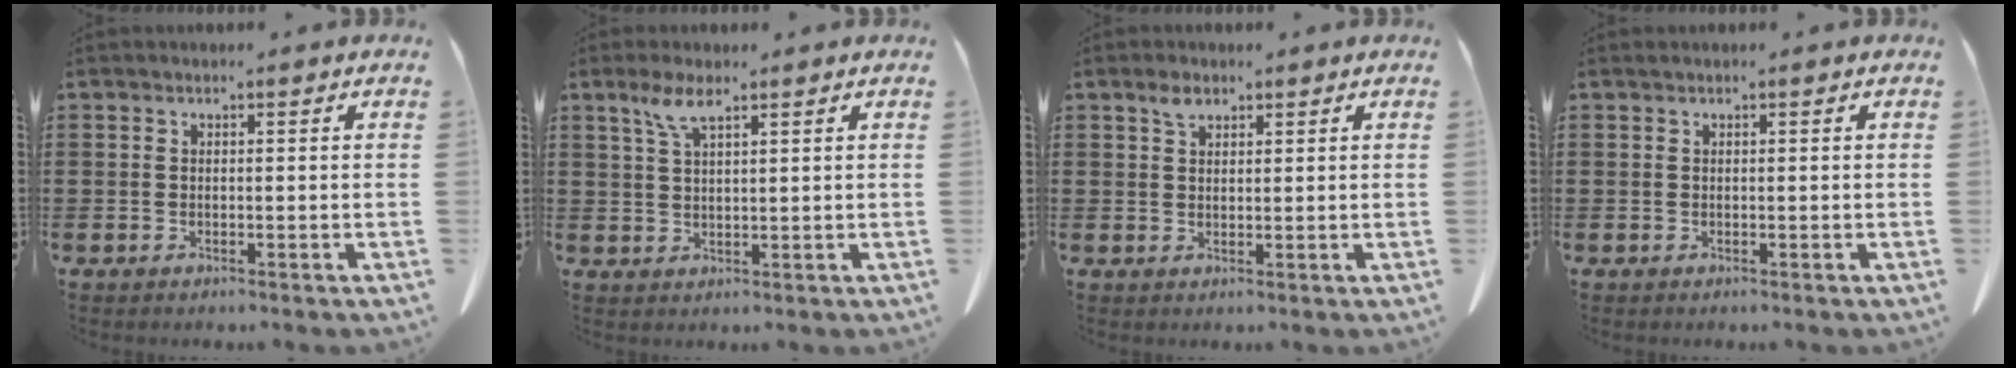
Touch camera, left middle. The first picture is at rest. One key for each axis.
{"total": 4.4, "fx": 2.7, "fy": 1.0, "fz": 3.3, "tx": -0.074, "ty": 0.003, "tz": 0.048}
{"total": 2.2, "fx": 1.5, "fy": 0.9, "fz": 1.2, "tx": -0.019, "ty": -0.003, "tz": 0.028}
{"total": 0.0}